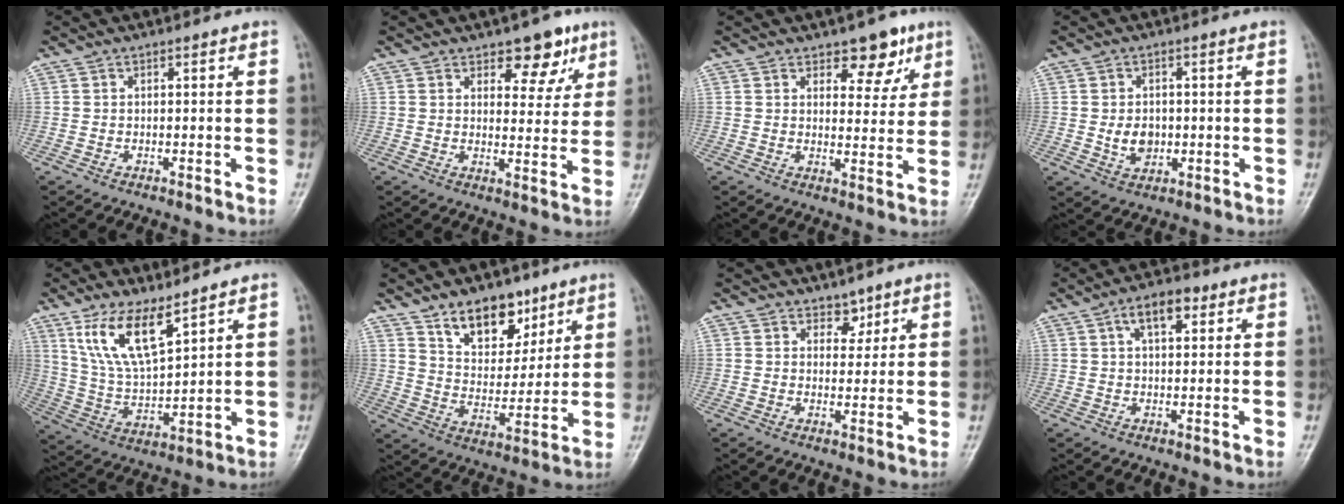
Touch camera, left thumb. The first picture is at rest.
{"total": 7.7, "force": [4.7, 4.2, 4.4], "torque": [-0.020, -0.025, 0.064]}
{"total": 7.1, "force": [4.5, 3.9, 3.9], "torque": [-0.015, -0.025, 0.061]}
{"total": 4.6, "force": [-0.3, 3.5, 3.0], "torque": [-0.033, -0.002, 0.001]}
{"total": 11.6, "force": [7.4, 4.0, 7.9], "torque": [-0.143, -0.039, 0.162]}
{"total": 12.4, "force": [8.3, 7.1, 5.9], "torque": [-0.054, -0.056, 0.145]}
{"total": 3.3, "force": [2.3, 2.1, 0.9], "torque": [0.011, -0.015, 0.035]}
{"total": 6.3, "force": [2.8, 3.2, 4.7], "torque": [-0.065, 0.001, 0.042]}